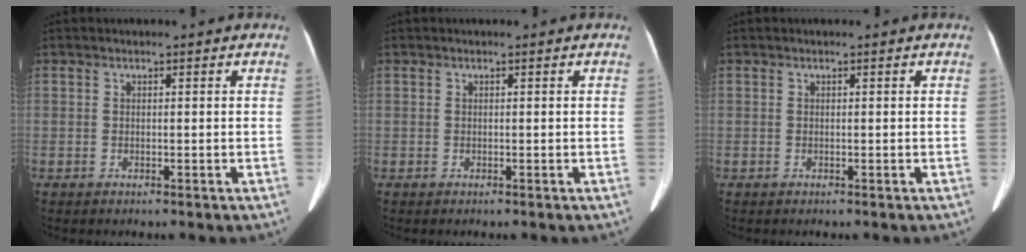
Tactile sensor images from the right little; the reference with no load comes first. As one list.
[{"total": 0.0}, {"total": 0.0}]